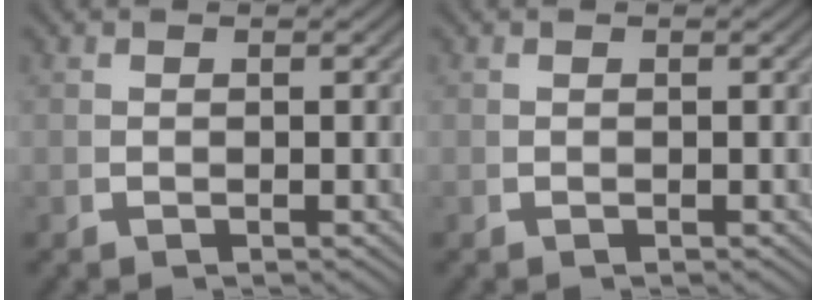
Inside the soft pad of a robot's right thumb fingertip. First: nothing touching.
{"total": 0.0}